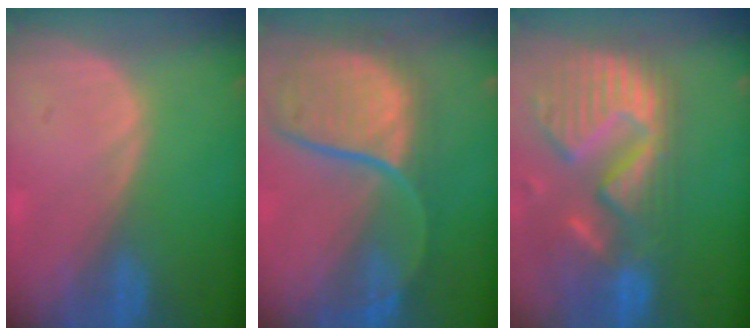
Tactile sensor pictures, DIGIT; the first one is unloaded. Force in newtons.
{"total": 12.1, "press": 9.9, "slide": 6.9}
{"total": 14.1, "press": 11.7, "slide": 7.8}